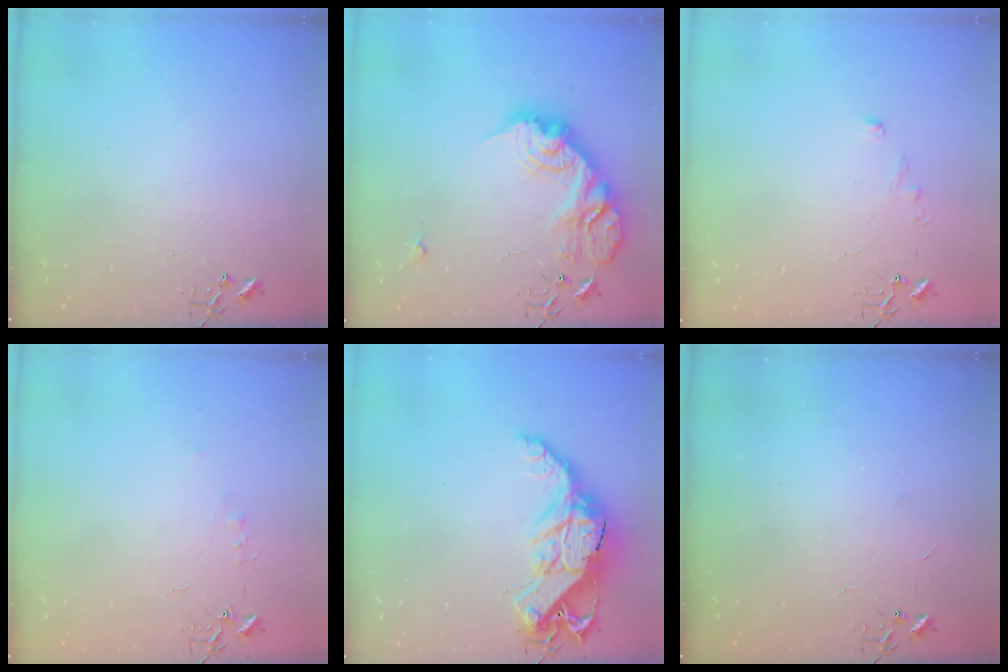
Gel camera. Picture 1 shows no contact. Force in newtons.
{"total": 19.5, "press": 19.5, "slide": 1.3}
{"total": 4.6, "press": 4.6, "slide": 0.4}
{"total": 3.3, "press": 3.2, "slide": 0.5}
{"total": 19.1, "press": 19.1, "slide": 1.2}
{"total": 1.9, "press": 1.9, "slide": 0.3}